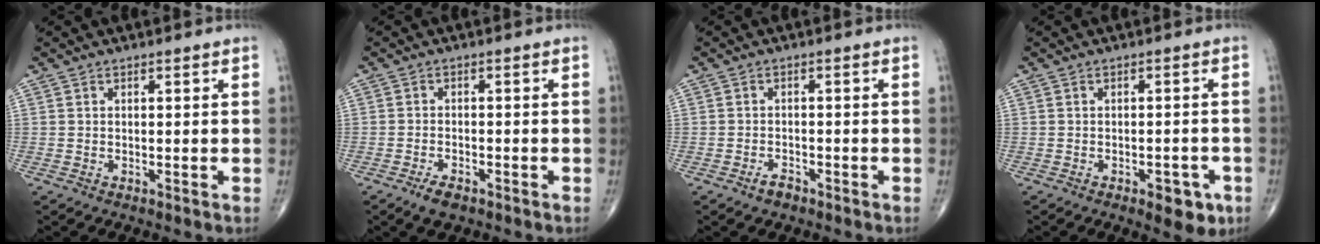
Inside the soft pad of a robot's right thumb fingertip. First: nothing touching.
{"total": 3.2, "force": [-2.2, 1.4, 1.9], "torque": [-0.034, 0.006, -0.037]}
{"total": 2.1, "force": [-1.5, 1.1, 0.9], "torque": [-0.016, 0.007, -0.026]}
{"total": 5.4, "force": [-2.7, 2.7, 3.9], "torque": [-0.030, 0.010, -0.028]}